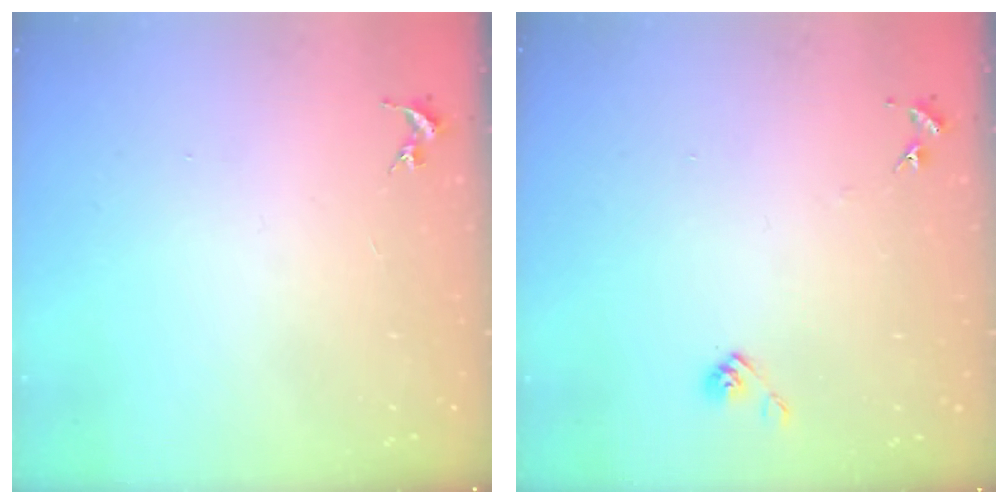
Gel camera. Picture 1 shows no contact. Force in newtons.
{"total": 6.2, "press": 6.2, "slide": 0.5}